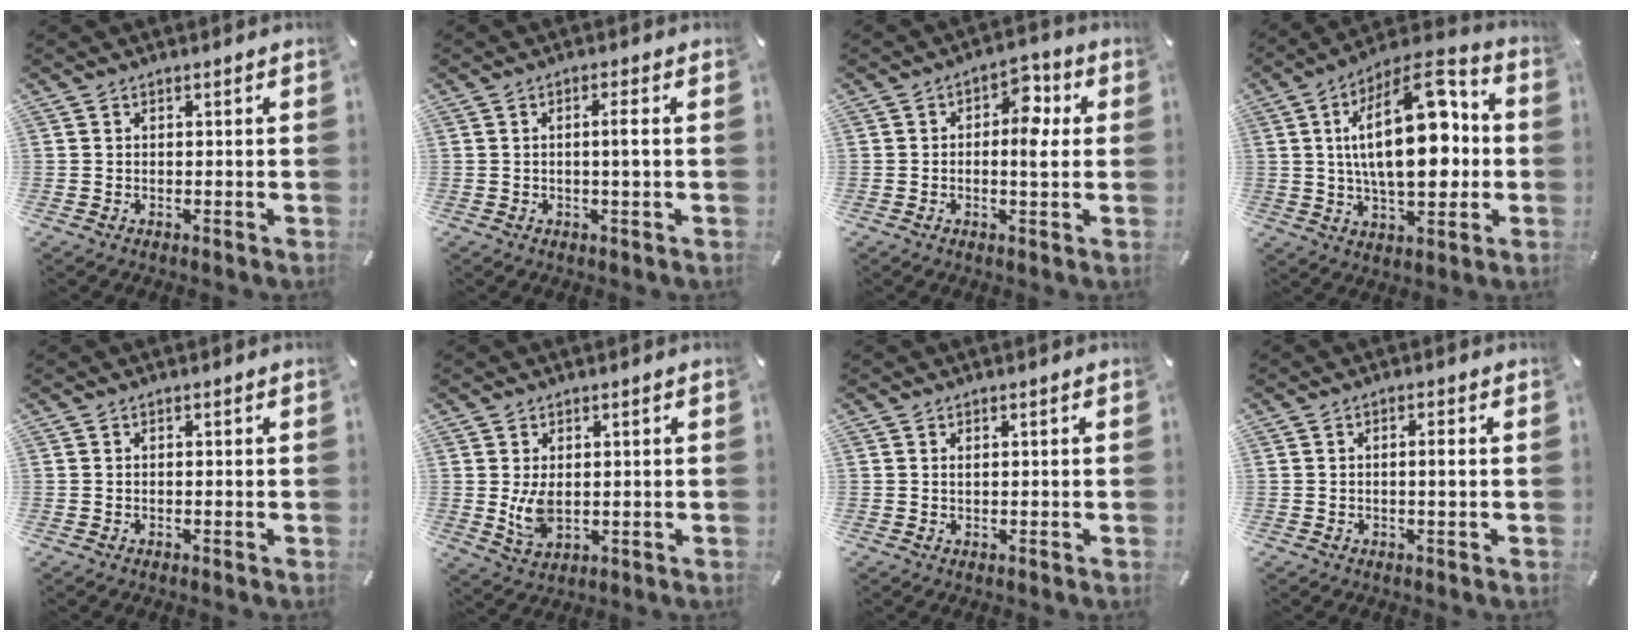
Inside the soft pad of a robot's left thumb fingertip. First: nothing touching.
{"total": 3.3, "force": [0.1, 0.2, 3.2], "torque": [-0.060, -0.001, -0.002]}
{"total": 6.8, "force": [0.2, 3.8, 5.7], "torque": [-0.059, -0.004, -0.009]}
{"total": 23.3, "force": [2.6, 11.9, 19.9], "torque": [-0.321, -0.005, 0.037]}
{"total": 0.0}
{"total": 6.0, "force": [0.3, 3.7, 4.7], "torque": [-0.097, -0.009, -0.001]}
{"total": 0.7, "force": [0.3, 0.2, 0.7], "torque": [-0.012, 0.000, 0.004]}
{"total": 2.4, "force": [0.0, 0.3, 2.4], "torque": [-0.046, -0.001, -0.001]}